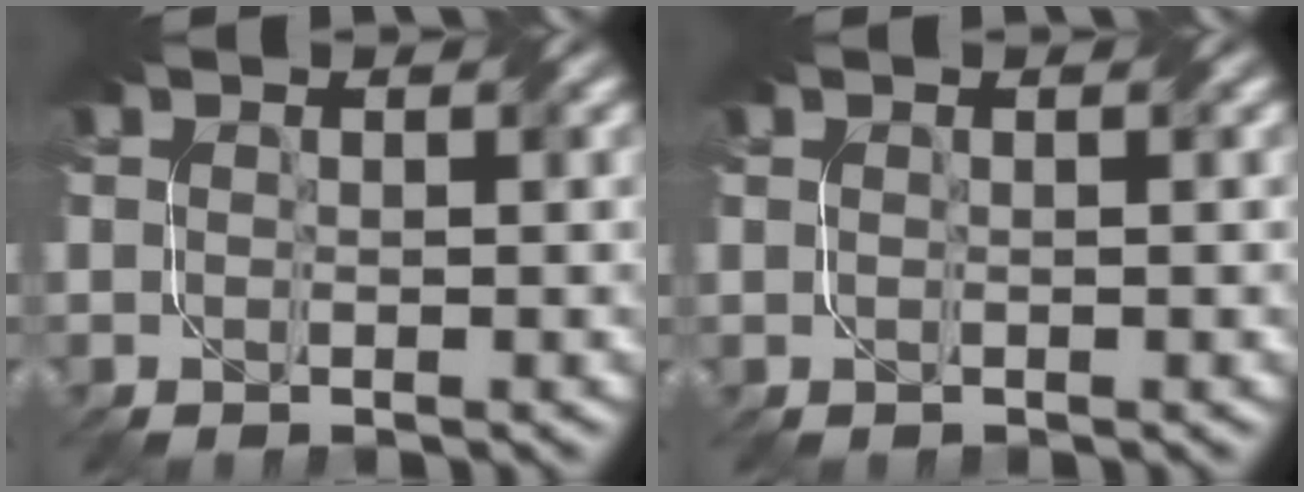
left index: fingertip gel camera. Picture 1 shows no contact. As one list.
[{"total": 0.0}]